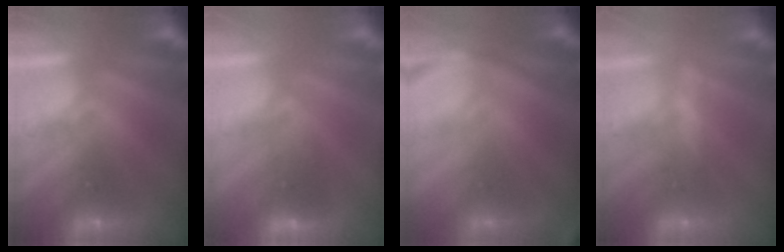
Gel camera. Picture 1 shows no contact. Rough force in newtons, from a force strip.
{"total": 1.8}
{"total": 2.6}
{"total": 2.7}